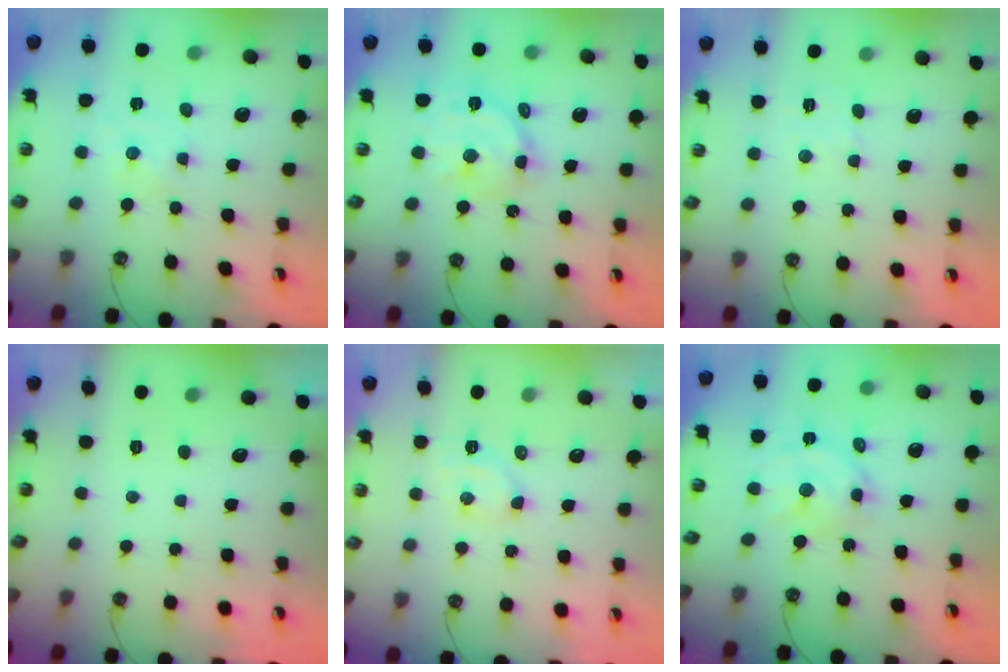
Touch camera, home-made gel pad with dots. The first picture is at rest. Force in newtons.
{"total": 14.1, "press": 14.1, "slide": 1.2}
{"total": 2.9, "press": 2.9, "slide": 0.4}
{"total": 0.0}
{"total": 4.3, "press": 4.3, "slide": 0.4}
{"total": 10.3, "press": 10.3, "slide": 0.7}